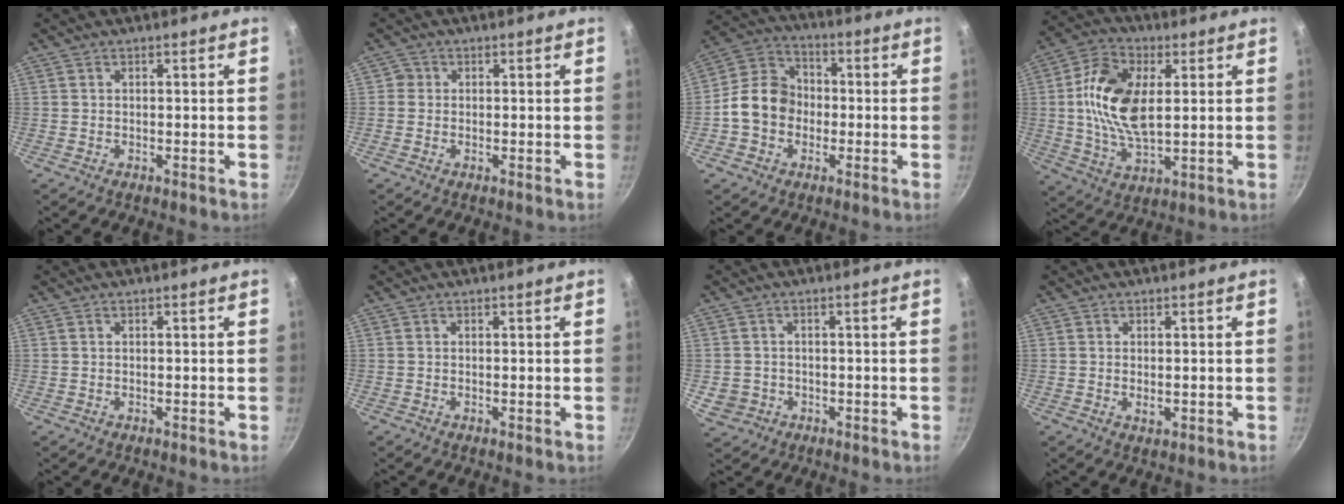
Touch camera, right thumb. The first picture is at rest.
{"total": 1.3, "force": [-0.1, 1.3, 0.2], "torque": [0.006, 0.002, -0.006]}
{"total": 11.2, "force": [-1.7, 9.4, 5.9], "torque": [-0.074, 0.032, -0.050]}
{"total": 14.9, "force": [2.3, 8.0, 12.3], "torque": [-0.224, 0.002, 0.039]}
{"total": 0.0}
{"total": 0.0}
{"total": 4.1, "force": [-1.0, 3.8, 1.3], "torque": [-0.017, 0.012, -0.005]}
{"total": 1.7, "force": [-0.1, 0.9, 1.4], "torque": [-0.023, -0.003, 0.000]}